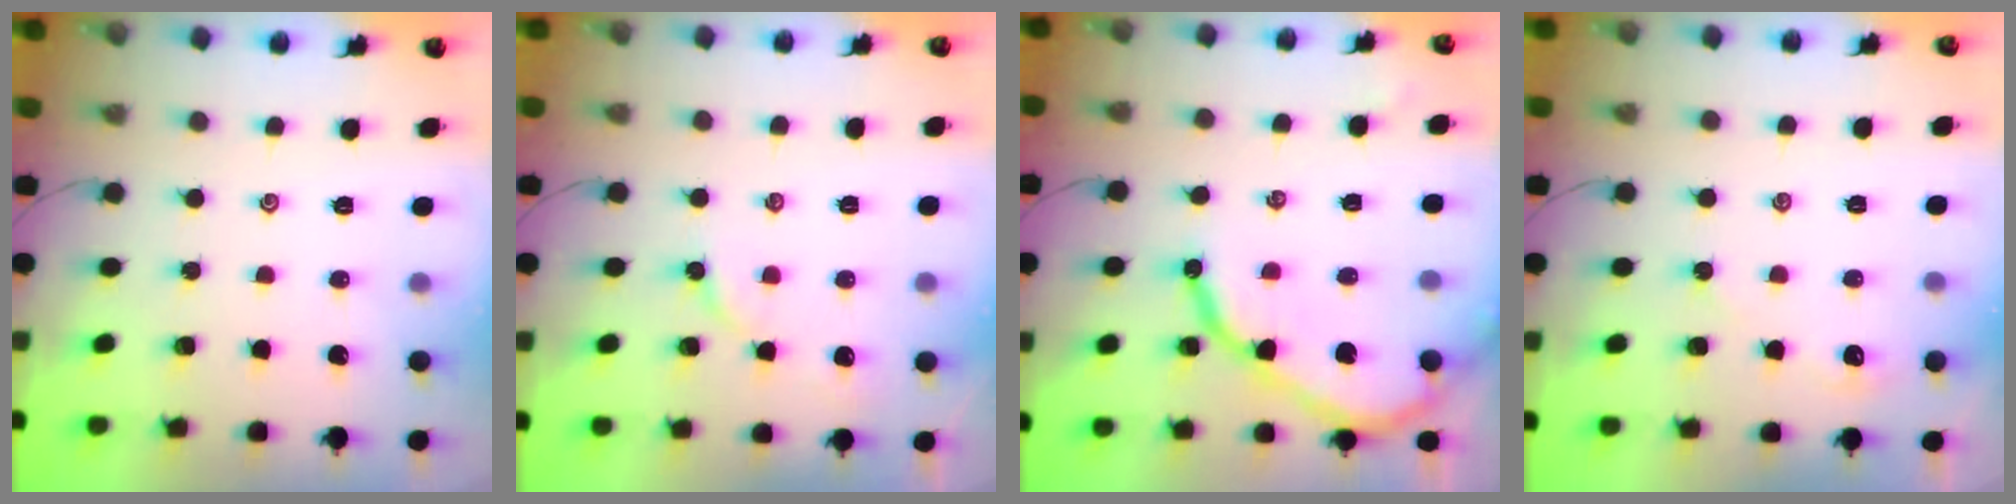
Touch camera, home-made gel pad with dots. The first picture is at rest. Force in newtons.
{"total": 4.6, "press": 4.5, "slide": 0.6}
{"total": 12.4, "press": 12.4, "slide": 1.2}
{"total": 2.5, "press": 2.5, "slide": 0.6}